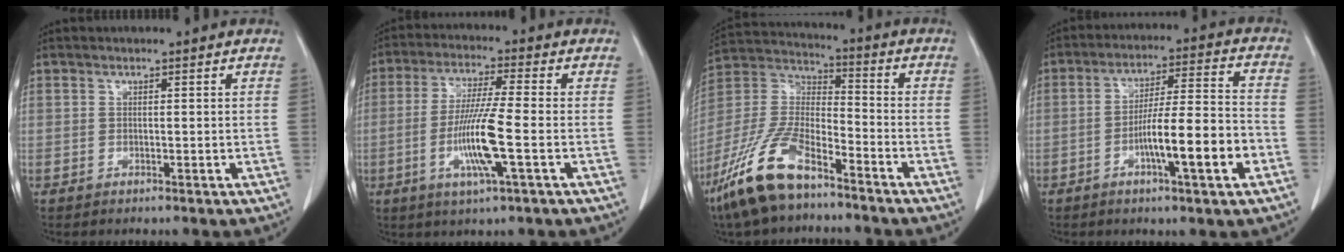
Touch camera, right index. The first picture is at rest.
{"total": 10.2, "force": [-2.7, -0.1, 9.9], "torque": [-0.197, -0.013, -0.055]}
{"total": 14.8, "force": [-10.2, 4.4, 9.7], "torque": [-0.215, -0.006, -0.194]}
{"total": 12.1, "force": [-4.4, 0.7, 11.2], "torque": [-0.182, 0.006, -0.070]}